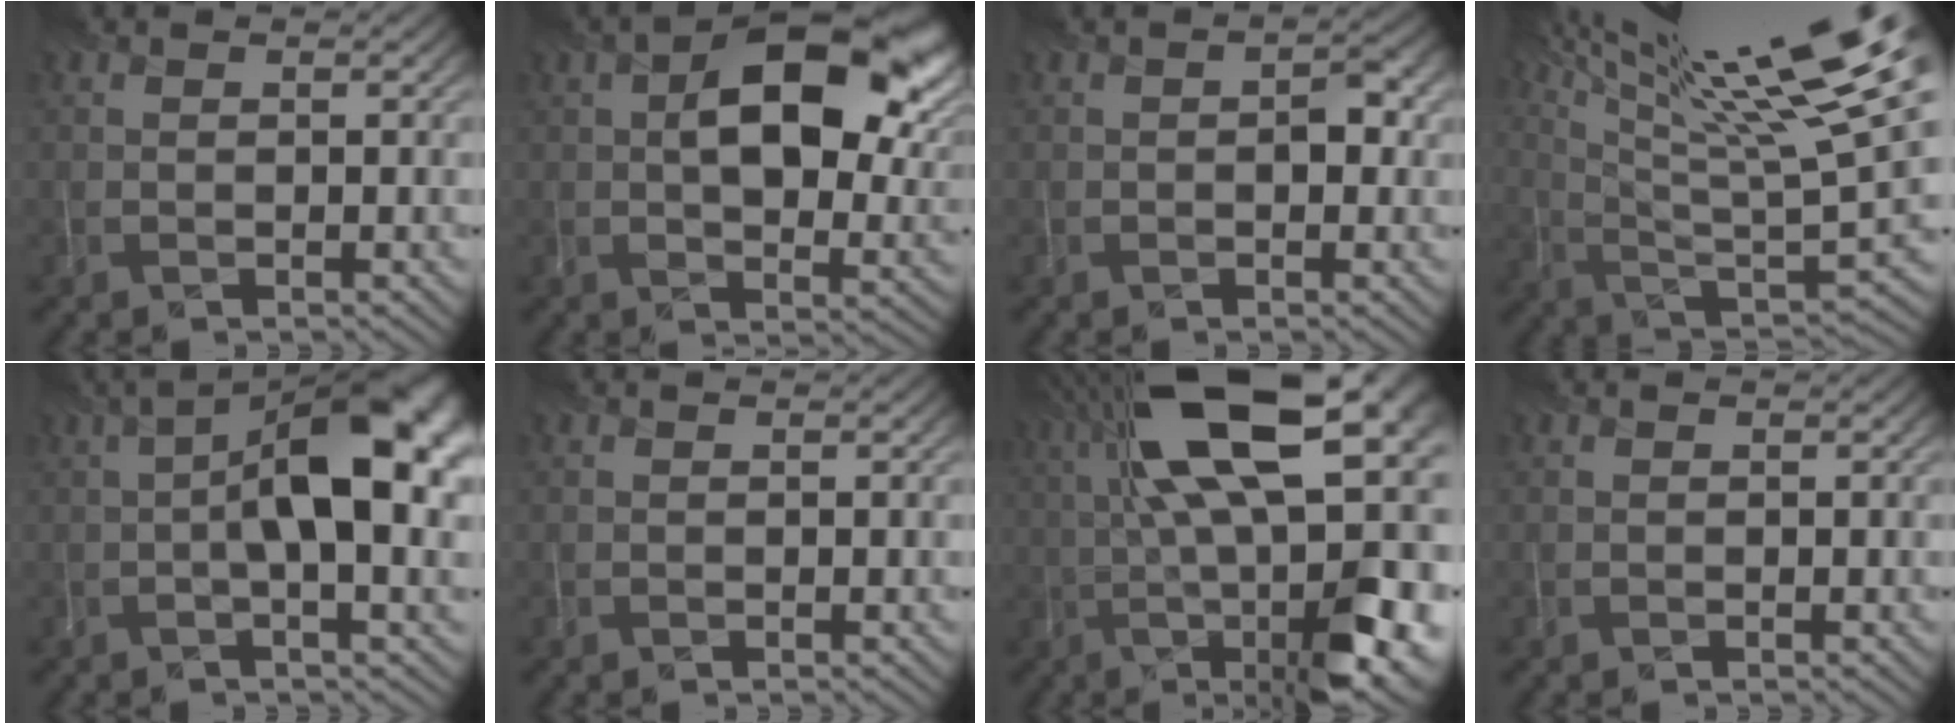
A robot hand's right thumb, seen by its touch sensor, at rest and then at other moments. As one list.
[{"total": 13.8, "force": [2.8, 7.3, 11.4], "torque": [-0.161, -0.001, 0.044]}, {"total": 1.8, "force": [-0.4, 0.9, 1.5], "torque": [-0.021, -0.002, -0.005]}, {"total": 20.7, "force": [11.8, 5.1, 16.3], "torque": [-0.253, 0.017, 0.189]}, {"total": 11.7, "force": [0.2, 4.1, 10.9], "torque": [-0.163, 0.008, 0.004]}, {"total": 0.0}, {"total": 22.0, "force": [2.0, 8.2, 20.3], "torque": [-0.313, 0.014, 0.044]}, {"total": 0.0}]